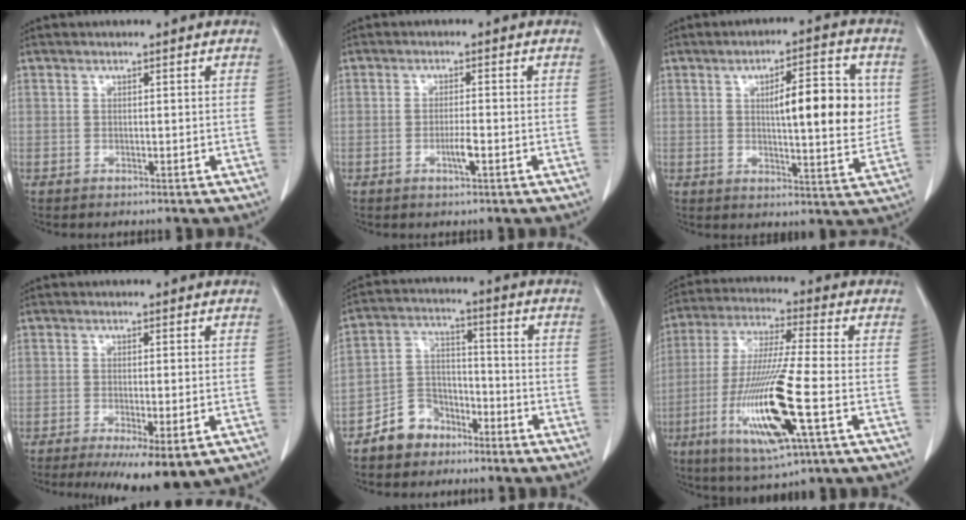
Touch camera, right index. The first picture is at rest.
{"total": 2.6, "force": [-1.0, 0.2, 2.4], "torque": [-0.047, -0.002, -0.017]}
{"total": 12.0, "force": [2.0, 2.7, 11.6], "torque": [-0.159, 0.011, 0.028]}
{"total": 9.6, "force": [-6.3, 1.9, 7.0], "torque": [-0.092, -0.021, -0.094]}
{"total": 7.5, "force": [-5.4, 5.0, 1.7], "torque": [-0.036, 0.017, -0.097]}
{"total": 17.1, "force": [-5.3, 0.8, 16.2], "torque": [-0.334, -0.027, -0.096]}